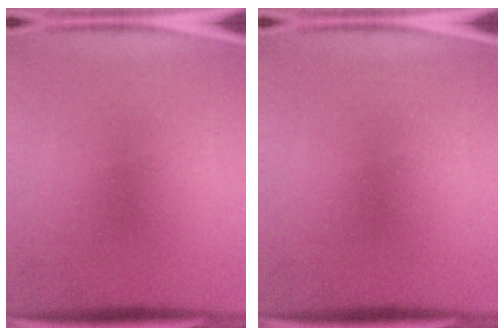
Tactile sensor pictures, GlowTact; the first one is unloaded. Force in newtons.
{"total": 0.0}